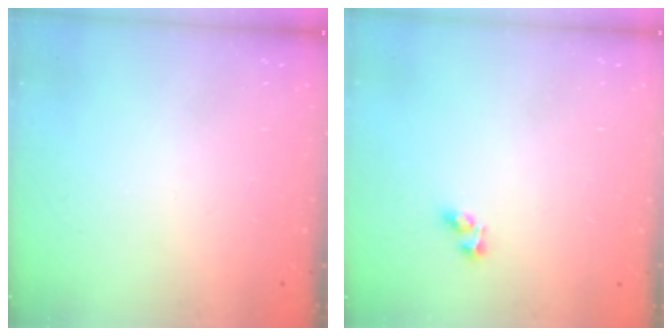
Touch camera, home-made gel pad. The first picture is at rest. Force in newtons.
{"total": 4.5, "press": 4.5, "slide": 0.4}